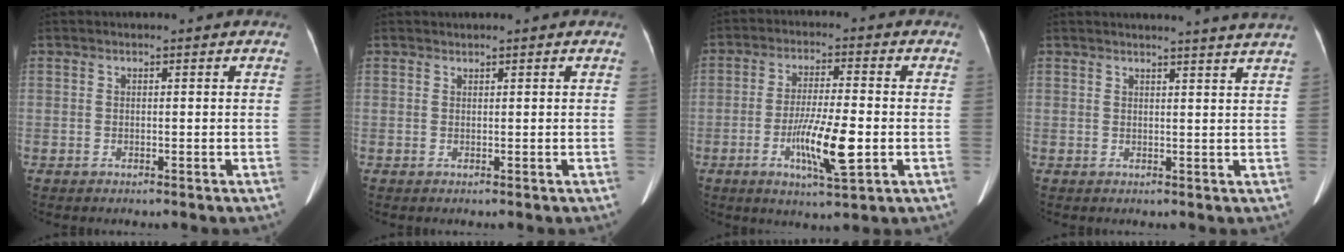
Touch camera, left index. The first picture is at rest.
{"total": 0.0}
{"total": 9.7, "force": [-2.9, 1.1, 9.2], "torque": [-0.166, -0.014, -0.053]}
{"total": 8.0, "force": [7.5, -1.3, 2.6], "torque": [-0.027, -0.016, 0.069]}